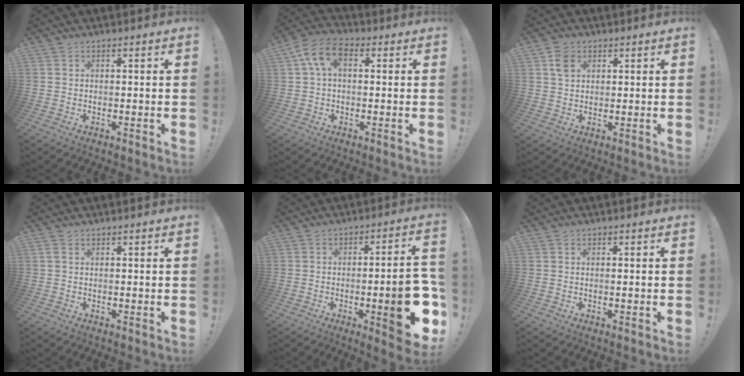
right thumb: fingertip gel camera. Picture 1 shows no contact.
{"total": 8.4, "force": [2.1, 5.2, 6.2], "torque": [-0.128, 0.006, 0.042]}
{"total": 4.7, "force": [1.9, 3.4, 2.5], "torque": [-0.035, 0.002, 0.036]}
{"total": 0.8, "force": [0.5, 0.3, 0.5], "torque": [-0.010, 0.001, 0.008]}
{"total": 16.2, "force": [-4.4, 3.9, 15.1], "torque": [-0.189, 0.007, -0.059]}
{"total": 0.7, "force": [0.0, 0.0, 0.7], "torque": [-0.008, -0.002, -0.002]}